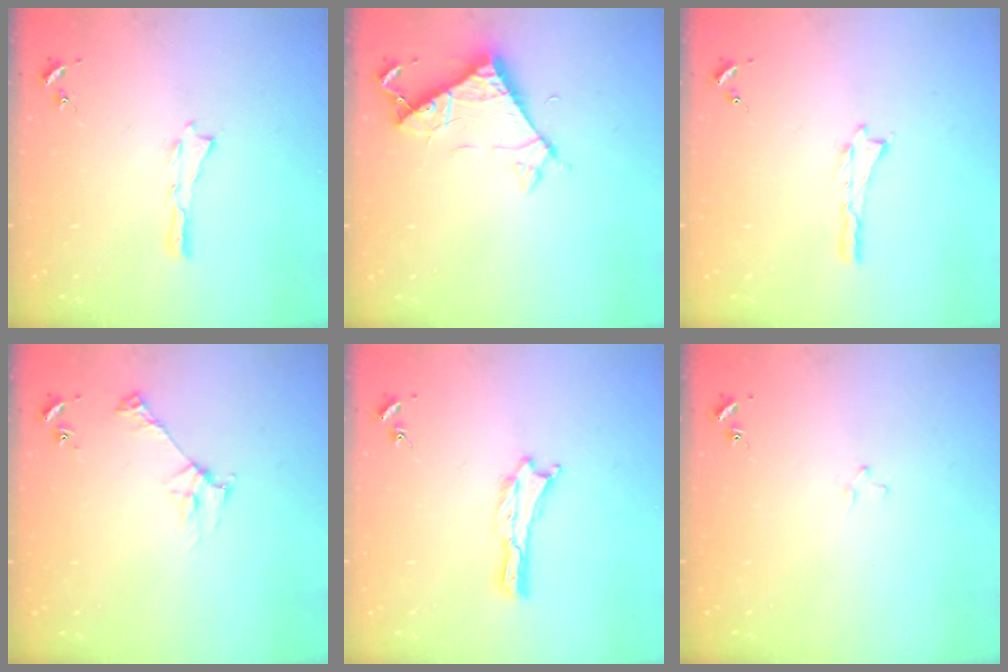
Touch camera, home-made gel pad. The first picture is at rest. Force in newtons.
{"total": 6.9, "press": 6.9, "slide": 0.5}
{"total": 0.0}
{"total": 2.8, "press": 2.8, "slide": 0.3}
{"total": 0.0}
{"total": 1.2, "press": 1.2, "slide": 0.2}